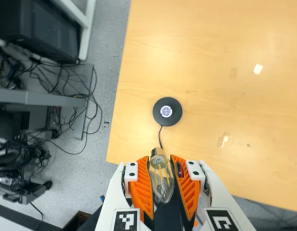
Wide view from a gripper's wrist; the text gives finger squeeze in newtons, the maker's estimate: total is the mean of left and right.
{"total": 22.9, "left": 24.1, "right": 21.8}